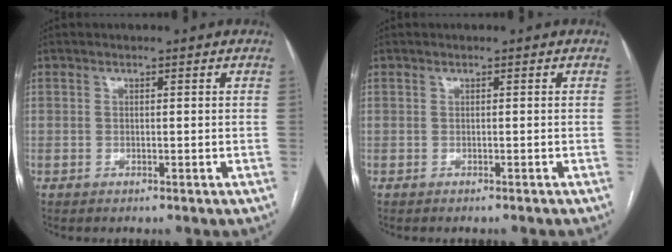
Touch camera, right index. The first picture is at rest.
{"total": 0.6, "force": [-0.6, 0.0, 0.1], "torque": [0.003, -0.001, -0.012]}